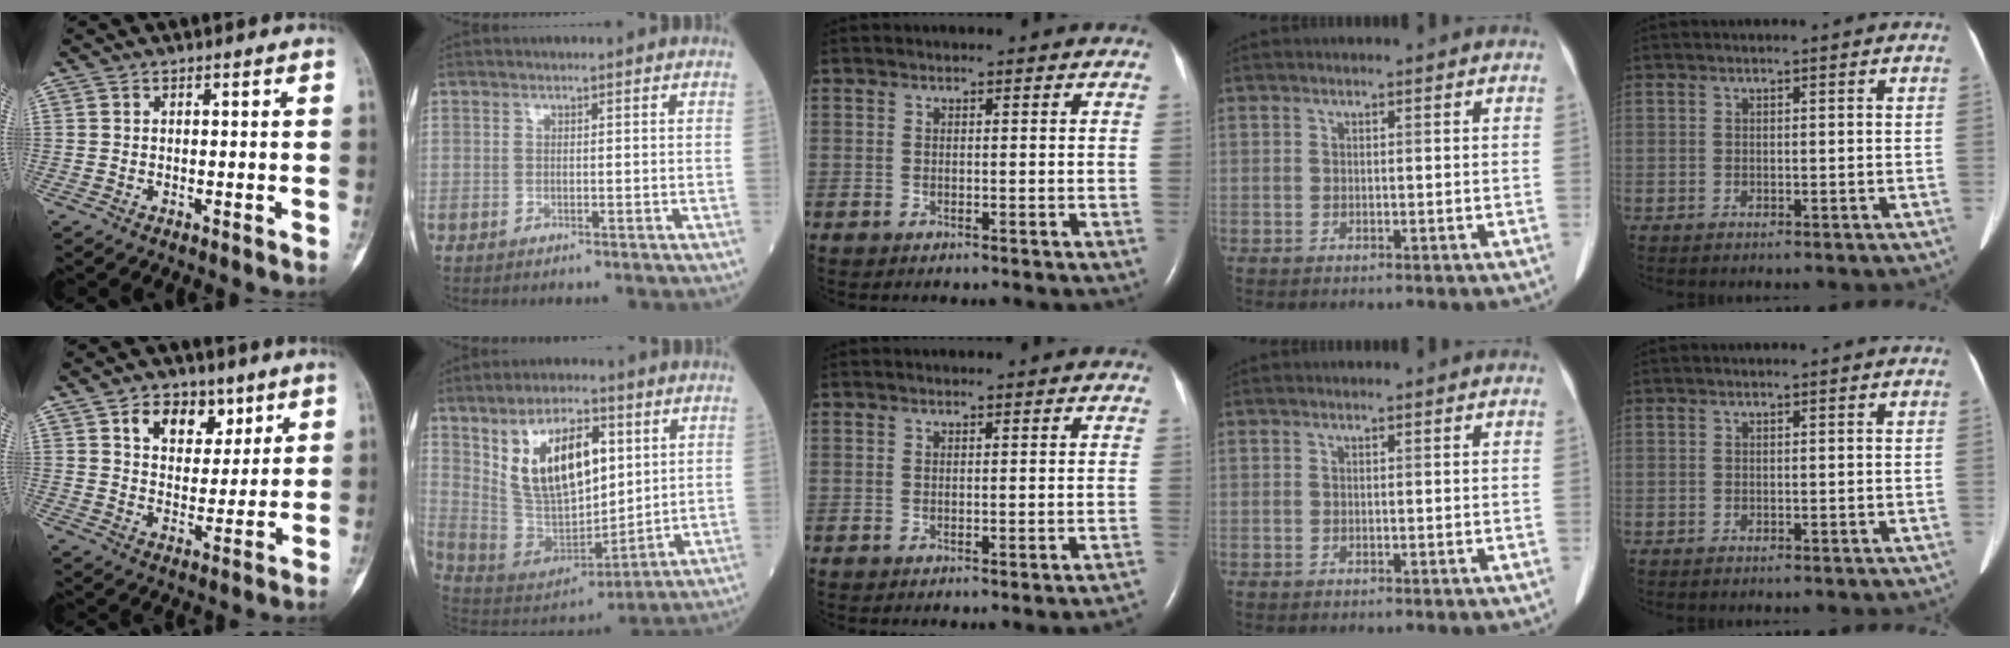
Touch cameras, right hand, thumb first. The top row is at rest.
{"thumb": {"total": 9.5, "force": [5.0, 6.4, 5.0], "torque": [-0.043, -0.023, 0.082]}, "index": {"total": 15.9, "force": [5.7, 7.2, 13.1], "torque": [-0.244, 0.011, 0.117]}, "middle": {"total": 2.9, "force": [-2.6, -0.6, 1.0], "torque": [-0.003, -0.003, -0.028]}}